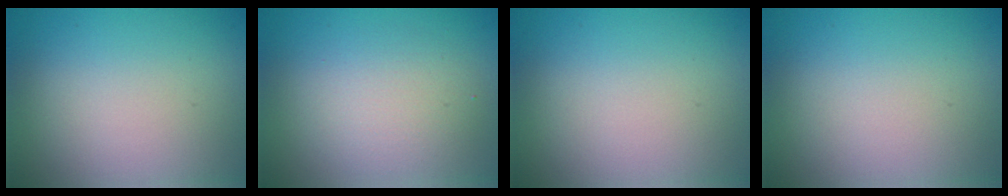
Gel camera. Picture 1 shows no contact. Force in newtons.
{"total": 3.3, "press": 3.3, "slide": 0.3}
{"total": 0.0}
{"total": 0.0}